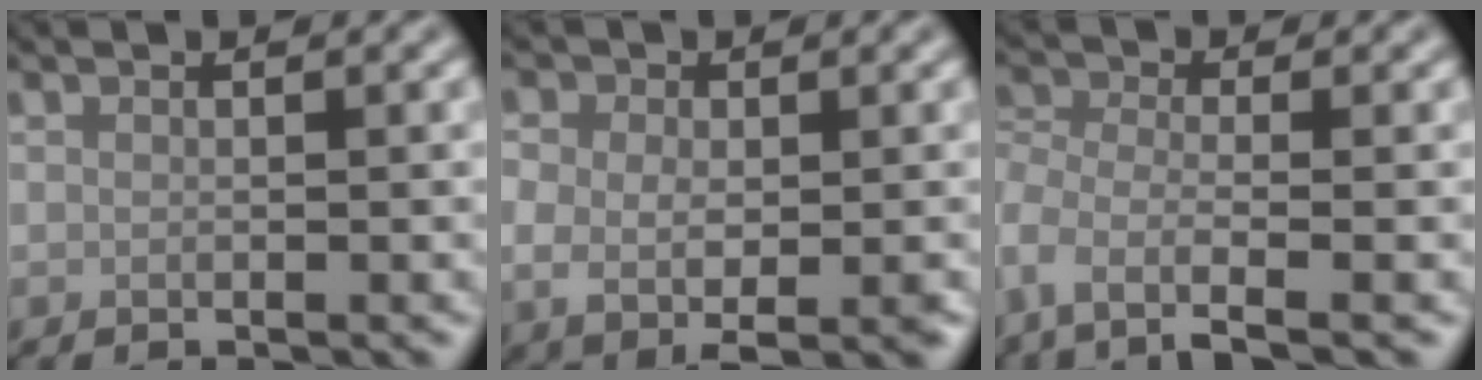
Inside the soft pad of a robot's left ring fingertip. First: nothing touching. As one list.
[{"total": 4.4, "force": [-0.5, 2.9, 3.3], "torque": [-0.060, -0.011, -0.003]}, {"total": 5.4, "force": [-2.5, 2.5, 4.1], "torque": [-0.086, -0.011, -0.043]}]